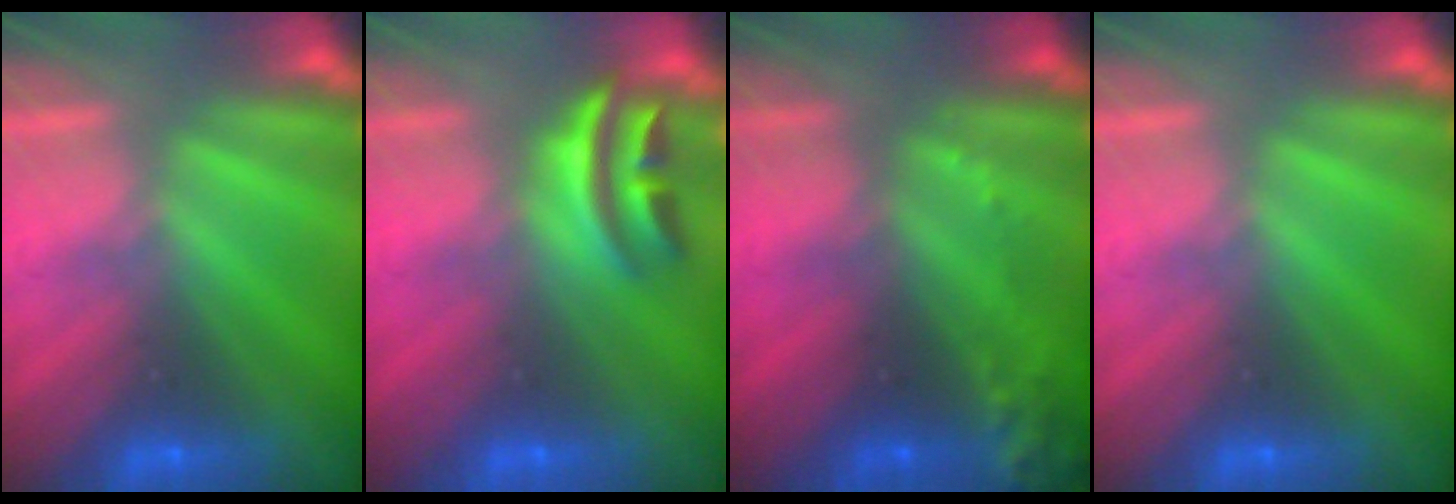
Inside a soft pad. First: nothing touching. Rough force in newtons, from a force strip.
{"total": 2.9}
{"total": 9.4}
{"total": 0.0}